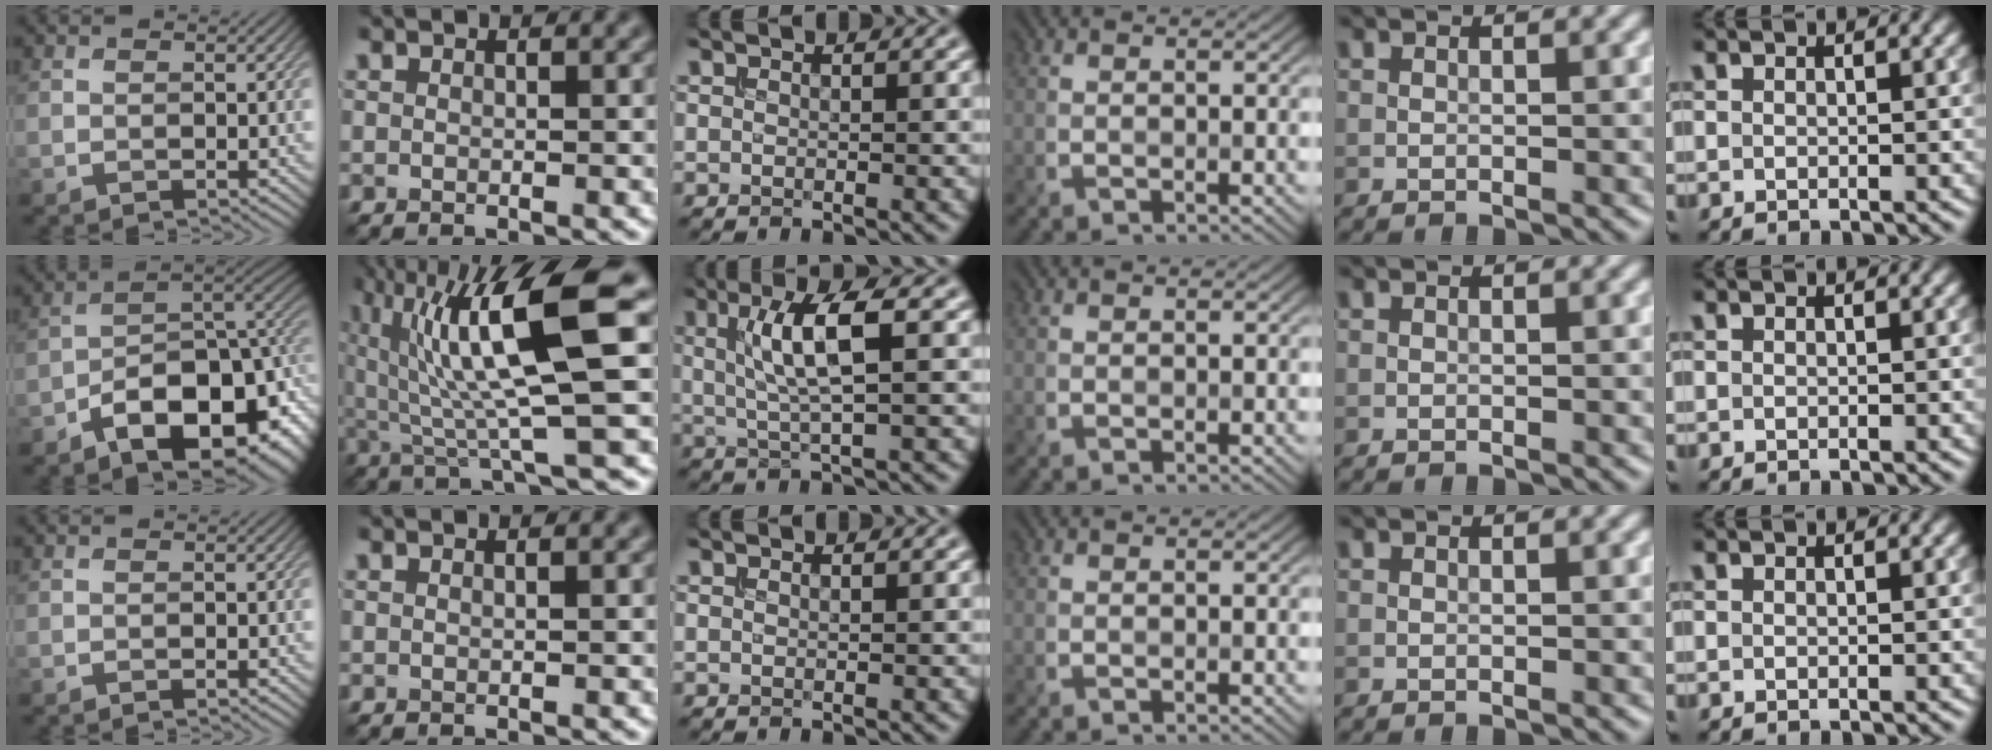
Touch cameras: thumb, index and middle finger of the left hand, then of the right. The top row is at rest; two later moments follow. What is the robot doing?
{"motion": "extract", "object": "bucket"}